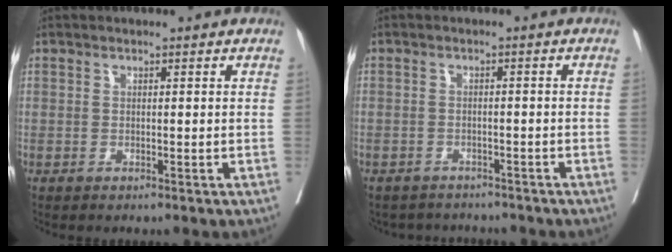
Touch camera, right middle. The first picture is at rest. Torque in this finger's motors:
{"motor_torque": [2.14, 0.00, 1.00, -0.22]}